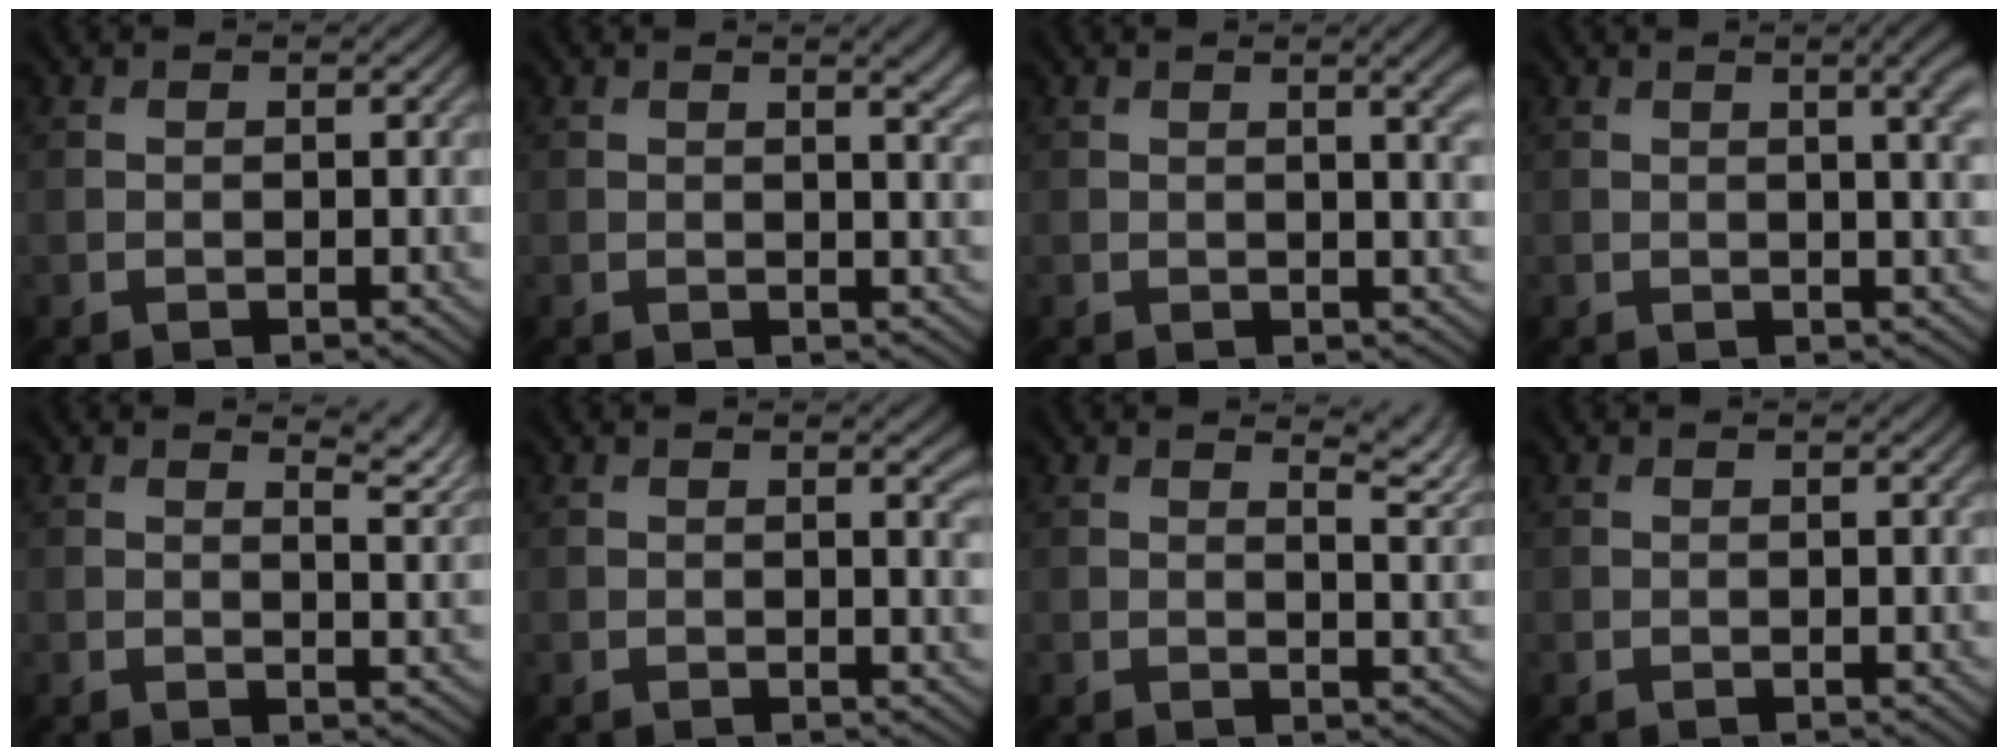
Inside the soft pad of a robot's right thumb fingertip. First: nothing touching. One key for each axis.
{"total": 3.3, "fx": 1.4, "fy": 0.9, "fz": 2.8, "tx": -0.036, "ty": 0.002, "tz": 0.019}
{"total": 3.5, "fx": 1.2, "fy": 0.8, "fz": 3.2, "tx": -0.042, "ty": 0.005, "tz": 0.018}
{"total": 4.2, "fx": 1.3, "fy": 1.0, "fz": 3.8, "tx": -0.051, "ty": 0.007, "tz": 0.016}
{"total": 3.8, "fx": 2.8, "fy": 1.0, "fz": 2.3, "tx": -0.036, "ty": -0.003, "tz": 0.045}
{"total": 2.0, "fx": 0.7, "fy": 0.4, "fz": 1.9, "tx": -0.027, "ty": -0.002, "tz": 0.011}
{"total": 4.0, "fx": 2.8, "fy": 1.0, "fz": 2.7, "tx": -0.041, "ty": -0.001, "tz": 0.047}
{"total": 0.0}